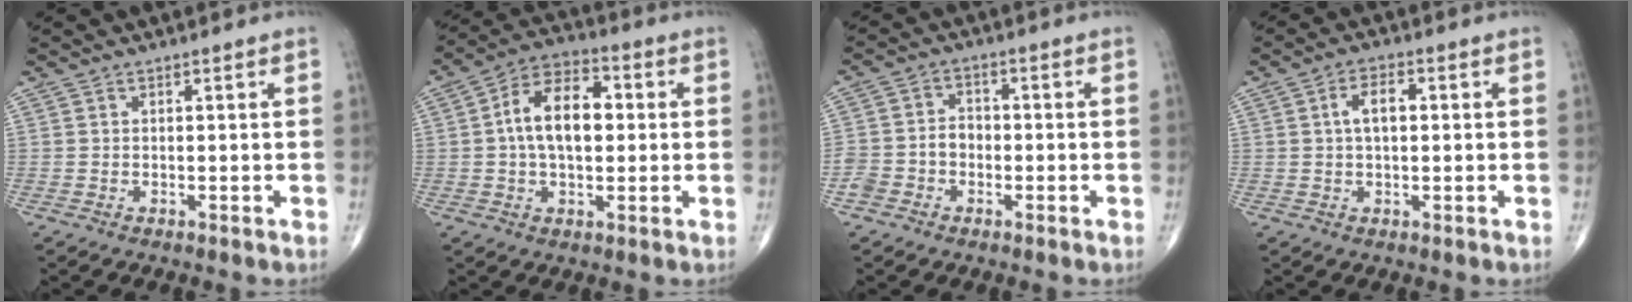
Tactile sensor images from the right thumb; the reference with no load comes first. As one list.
[{"total": 12.2, "force": [1.0, 7.1, 9.8], "torque": [-0.163, 0.025, 0.008]}, {"total": 5.6, "force": [-2.1, 4.6, 2.5], "torque": [-0.037, 0.028, -0.041]}, {"total": 4.9, "force": [0.7, 2.5, 4.1], "torque": [-0.075, 0.011, 0.009]}]